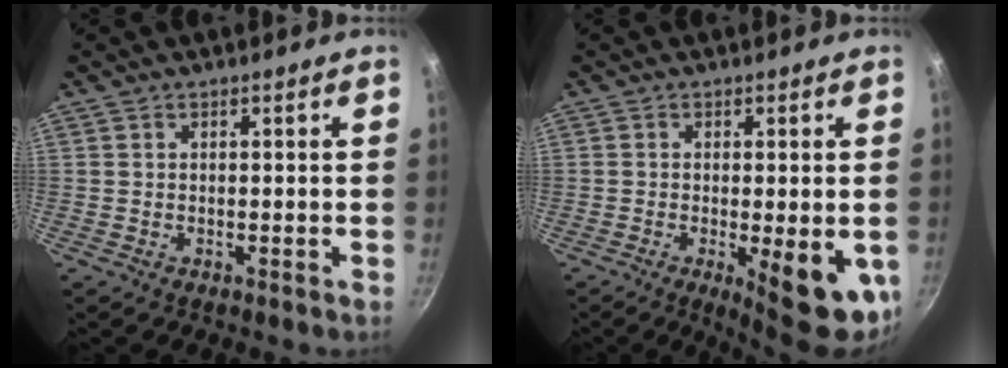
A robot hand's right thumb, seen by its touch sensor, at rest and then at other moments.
{"total": 12.1, "force": [-3.3, 3.6, 11.1], "torque": [-0.124, -0.007, -0.035]}